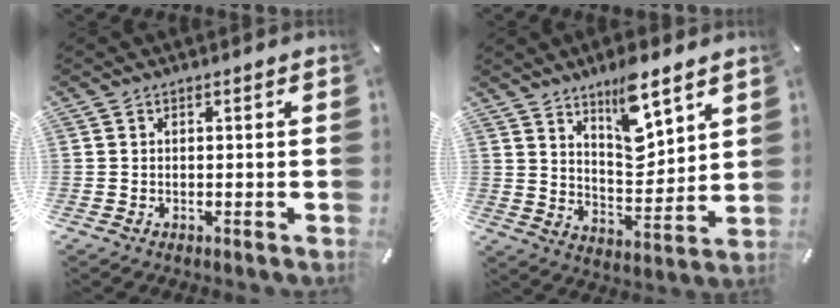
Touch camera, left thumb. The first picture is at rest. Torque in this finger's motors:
{"motor_torque": [0.66, -0.05, 0.34, -0.16, 0.12]}